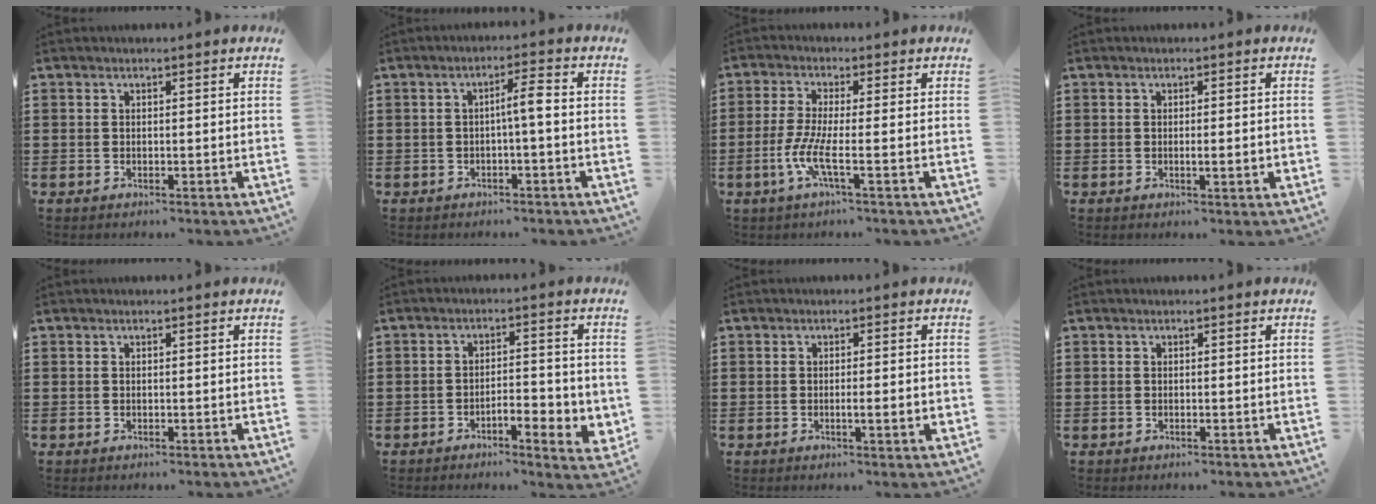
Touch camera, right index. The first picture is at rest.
{"total": 3.4, "force": [-0.4, 0.2, 3.4], "torque": [-0.063, 0.003, -0.012]}
{"total": 5.6, "force": [-1.8, 0.4, 5.3], "torque": [-0.130, -0.020, -0.043]}
{"total": 1.8, "force": [-0.3, 0.1, 1.7], "torque": [-0.028, -0.004, -0.006]}
{"total": 0.0}
{"total": 4.2, "force": [-2.0, 1.4, 3.4], "torque": [-0.056, 0.005, -0.037]}
{"total": 2.4, "force": [-0.5, 0.0, 2.3], "torque": [-0.037, -0.005, -0.011]}
{"total": 0.0}